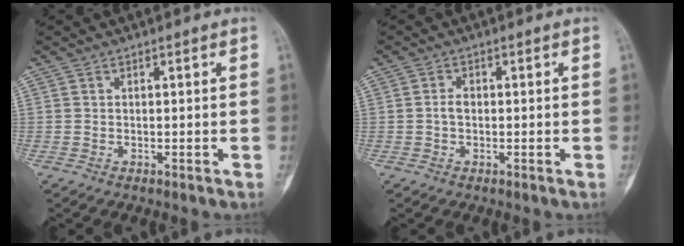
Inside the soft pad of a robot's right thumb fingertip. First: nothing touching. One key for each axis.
{"total": 1.8, "fx": -0.2, "fy": 1.2, "fz": 1.3, "tx": -0.022, "ty": 0.006, "tz": -0.006}